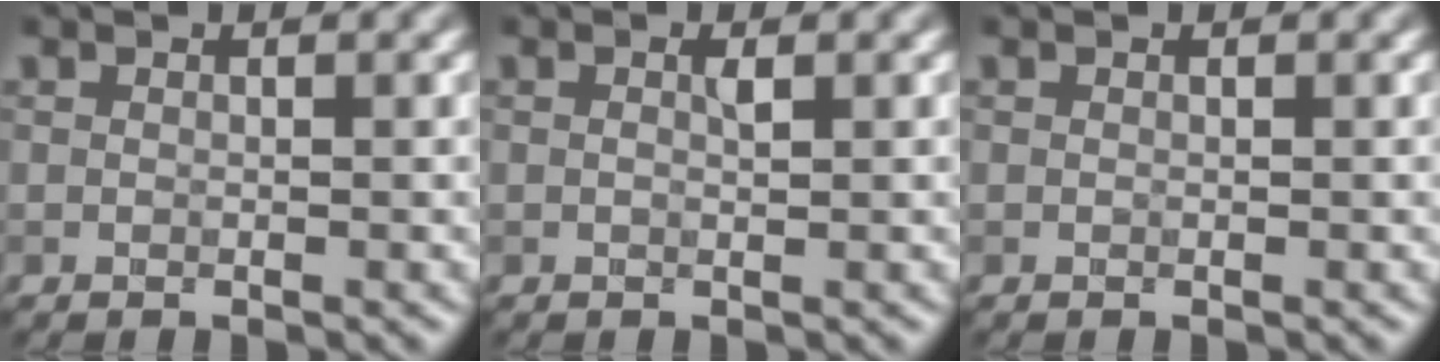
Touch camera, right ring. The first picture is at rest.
{"total": 0.7, "force": [0.2, 0.0, 0.7], "torque": [-0.016, 0.002, 0.004]}
{"total": 0.0}